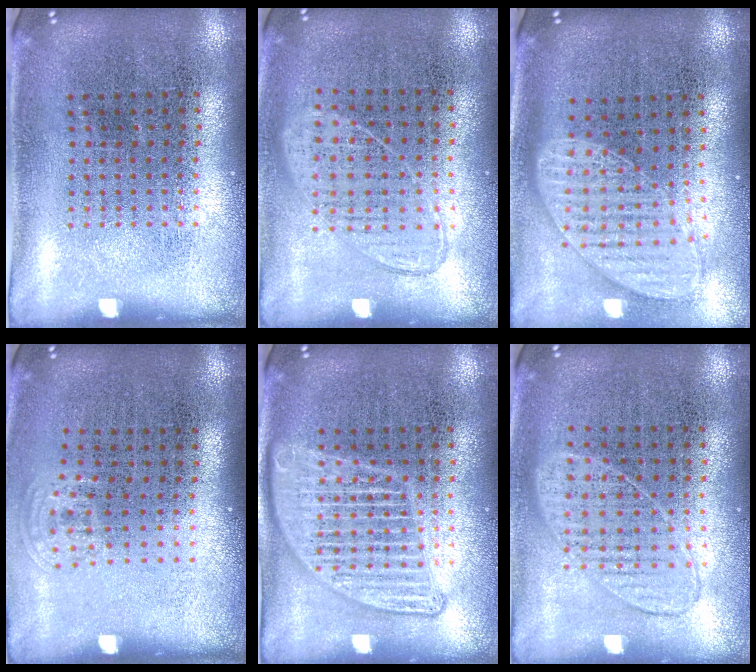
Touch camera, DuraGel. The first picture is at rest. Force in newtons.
{"total": 0.9, "press": 0.8, "slide": 0.4}
{"total": 1.5, "press": 1.3, "slide": 0.8}
{"total": 0.8, "press": 0.5, "slide": 0.6}
{"total": 1.8, "press": 1.8, "slide": 0.3}
{"total": 1.0, "press": 0.9, "slide": 0.4}